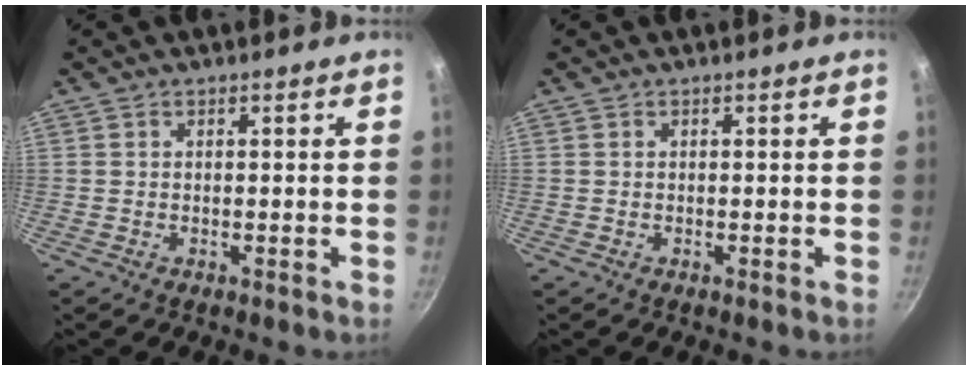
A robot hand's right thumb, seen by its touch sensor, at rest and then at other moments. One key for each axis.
{"total": 0.0}